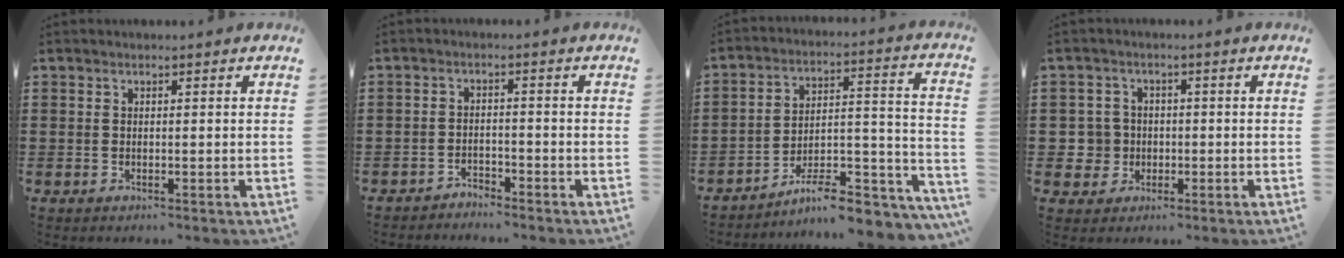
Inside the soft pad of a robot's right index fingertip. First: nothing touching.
{"total": 2.1, "force": [-2.1, 0.3, -0.2], "torque": [-0.006, 0.004, -0.046]}
{"total": 9.0, "force": [-7.4, 2.3, 4.7], "torque": [-0.068, 0.012, -0.138]}
{"total": 4.5, "force": [-0.6, 4.4, 0.9], "torque": [-0.042, 0.010, -0.015]}